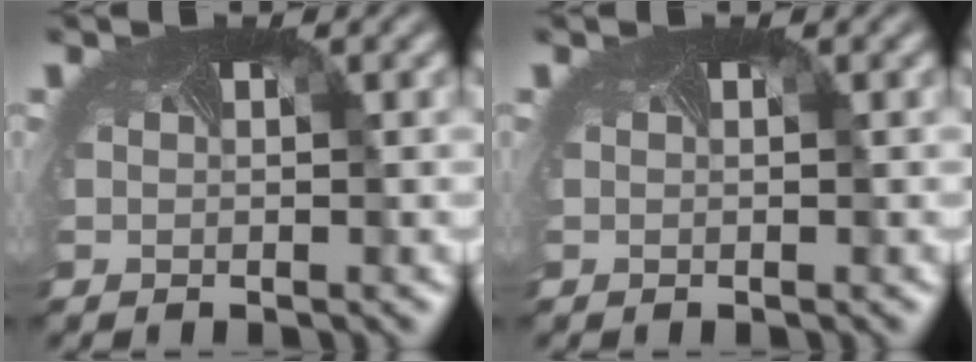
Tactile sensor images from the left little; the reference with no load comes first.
{"total": 0.0}